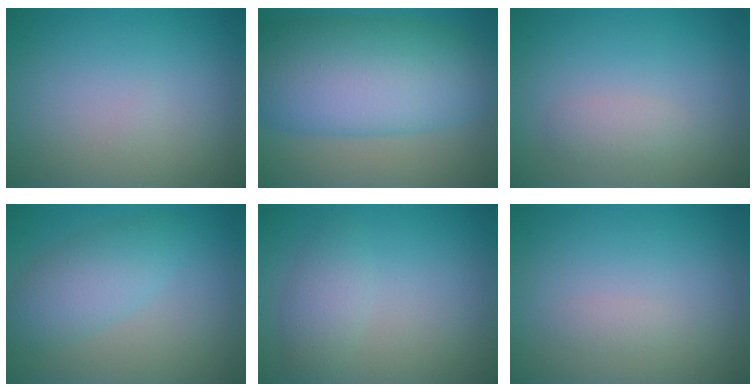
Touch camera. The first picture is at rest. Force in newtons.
{"total": 11.7, "press": 11.7, "slide": 0.4}
{"total": 1.3, "press": 1.3, "slide": 0.1}
{"total": 3.7, "press": 3.7, "slide": 0.2}
{"total": 2.2, "press": 2.2, "slide": 0.0}
{"total": 0.6, "press": 0.6, "slide": 0.0}